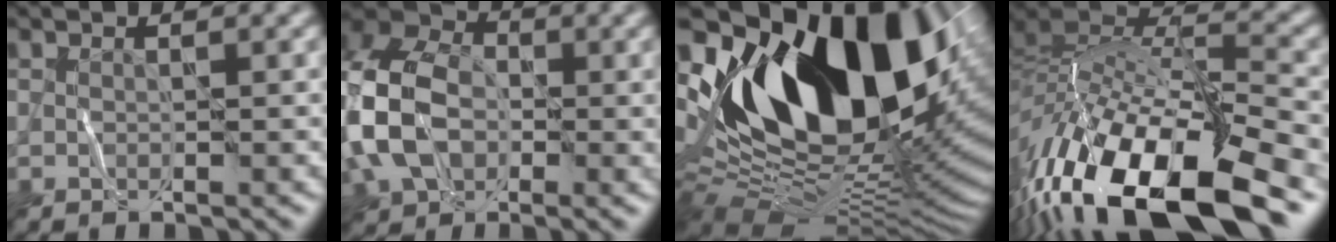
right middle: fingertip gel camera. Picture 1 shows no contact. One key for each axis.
{"total": 10.2, "fx": -1.2, "fy": 7.3, "fz": 7.0, "tx": -0.187, "ty": 0.008, "tz": -0.030}
{"total": 17.6, "fx": 4.9, "fy": 10.7, "fz": 13.1, "tx": -0.225, "ty": 0.014, "tz": 0.095}
{"total": 16.9, "fx": -9.1, "fy": 6.5, "fz": 12.7, "tx": -0.261, "ty": 0.004, "tz": -0.153}